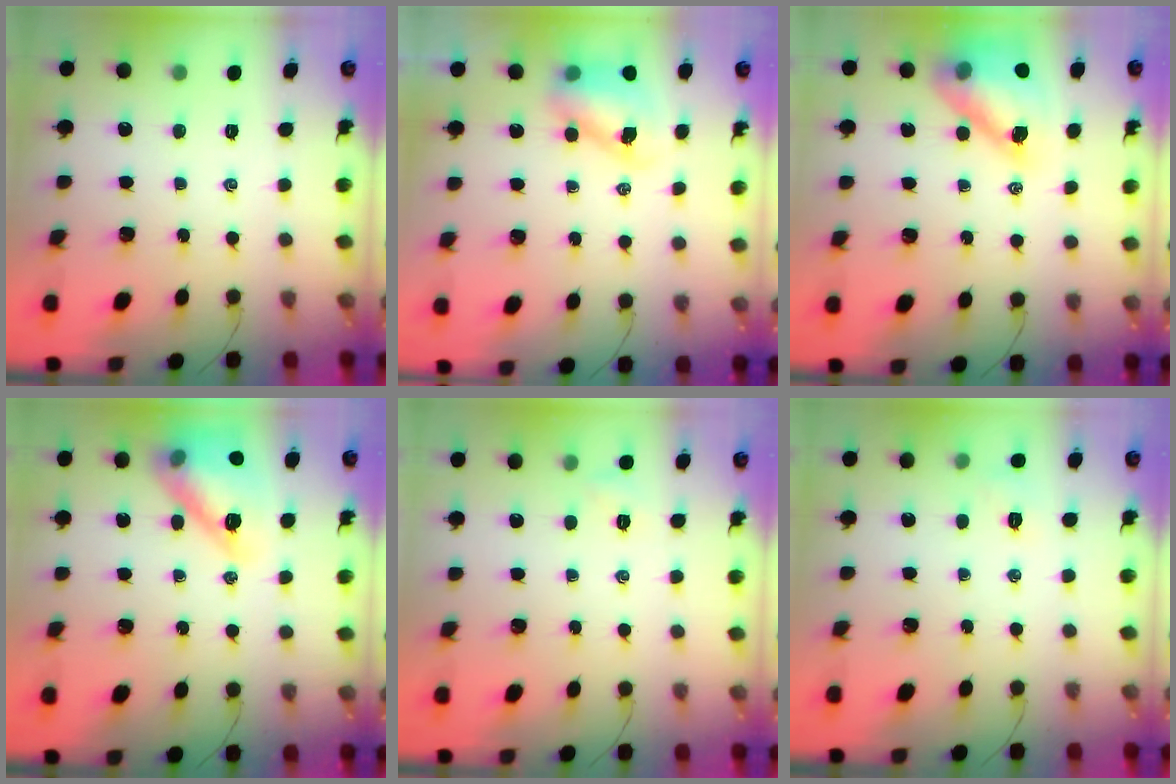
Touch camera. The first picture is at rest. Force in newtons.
{"total": 8.2, "press": 8.0, "slide": 1.6}
{"total": 14.1, "press": 13.5, "slide": 3.9}
{"total": 17.4, "press": 17.1, "slide": 3.0}
{"total": 3.1, "press": 3.0, "slide": 0.9}
{"total": 5.2, "press": 5.0, "slide": 1.3}